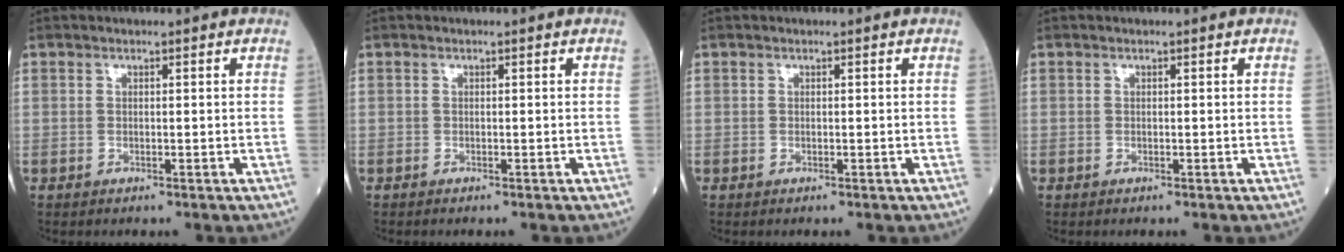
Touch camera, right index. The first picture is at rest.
{"total": 0.0}
{"total": 0.0}
{"total": 0.0}